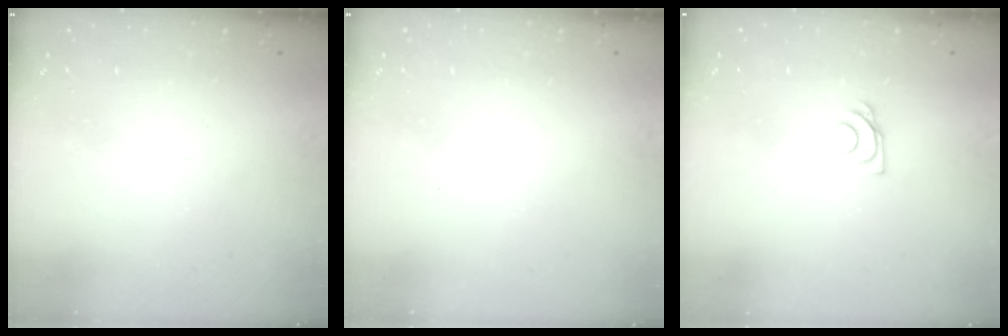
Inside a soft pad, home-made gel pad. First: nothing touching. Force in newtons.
{"total": 1.8, "press": 1.8, "slide": 0.4}
{"total": 6.1, "press": 6.0, "slide": 0.7}